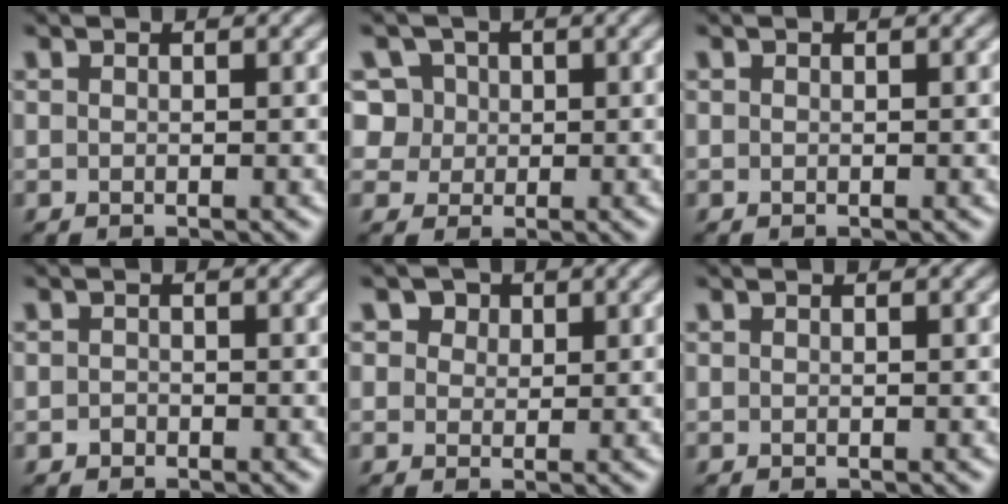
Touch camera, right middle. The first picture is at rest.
{"total": 6.4, "force": [2.8, 5.3, 2.4], "torque": [-0.044, 0.011, 0.032]}
{"total": 0.0}
{"total": 0.6, "force": [-0.4, 0.4, 0.0], "torque": [0.004, -0.005, -0.009]}
{"total": 3.0, "force": [1.8, 2.2, 1.1], "torque": [-0.032, -0.008, 0.025]}
{"total": 0.0}